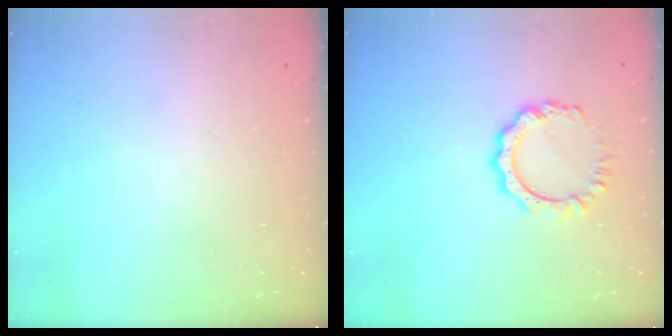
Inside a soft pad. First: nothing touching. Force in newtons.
{"total": 7.4, "press": 7.4, "slide": 0.7}